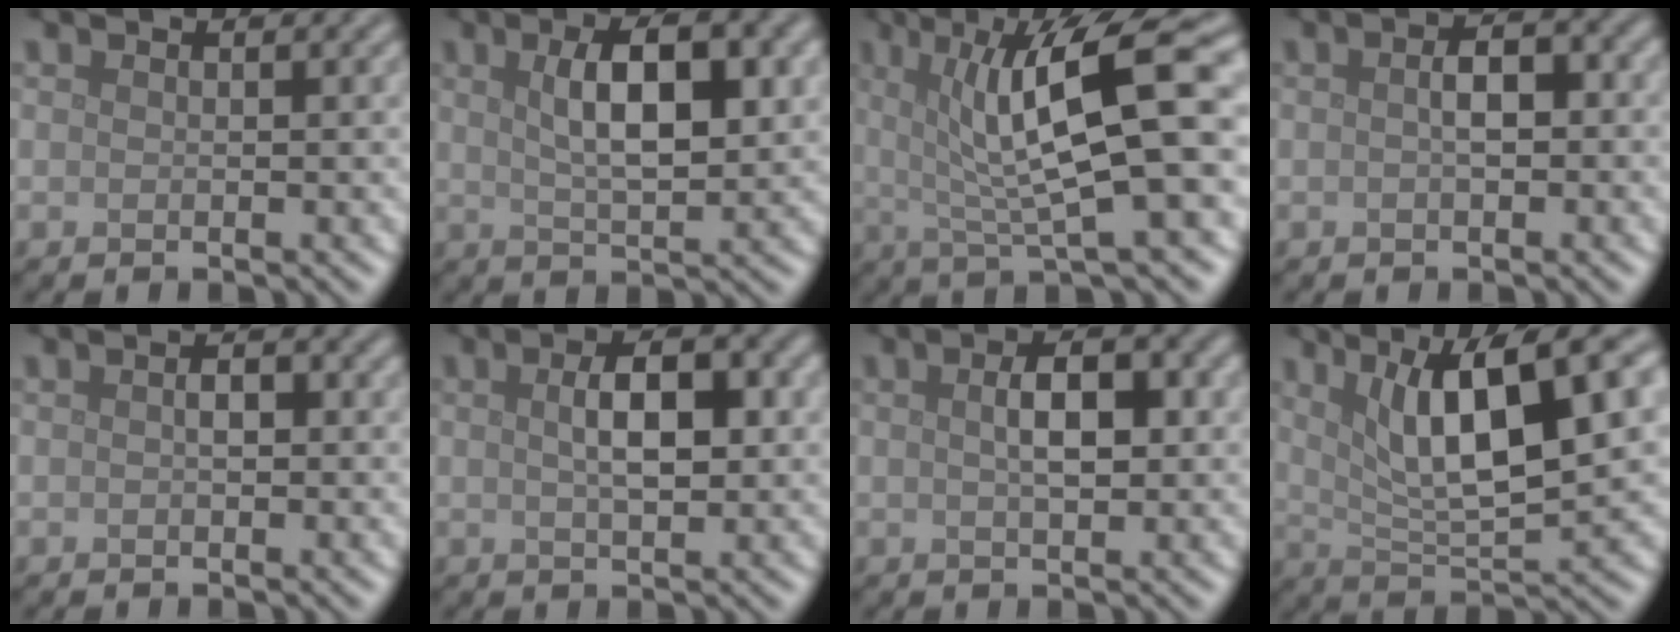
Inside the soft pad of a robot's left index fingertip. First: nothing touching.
{"total": 7.2, "force": [1.9, 2.6, 6.4], "torque": [-0.104, 0.006, 0.032]}
{"total": 11.5, "force": [2.3, 2.7, 10.9], "torque": [-0.164, 0.002, 0.039]}
{"total": 2.7, "force": [0.0, 1.2, 2.4], "torque": [-0.038, 0.003, -0.002]}
{"total": 1.3, "force": [0.0, 0.7, 1.1], "torque": [-0.019, 0.000, -0.002]}
{"total": 4.7, "force": [0.8, 1.9, 4.2], "torque": [-0.077, 0.007, 0.011]}
{"total": 3.8, "force": [0.5, 1.6, 3.4], "torque": [-0.065, 0.007, 0.006]}
{"total": 10.8, "force": [4.3, 2.8, 9.5], "torque": [-0.145, 0.011, 0.078]}